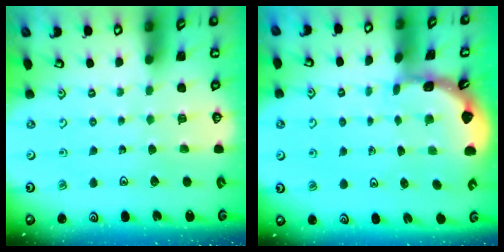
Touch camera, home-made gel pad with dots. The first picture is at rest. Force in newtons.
{"total": 1.6, "press": 1.6, "slide": 0.1}